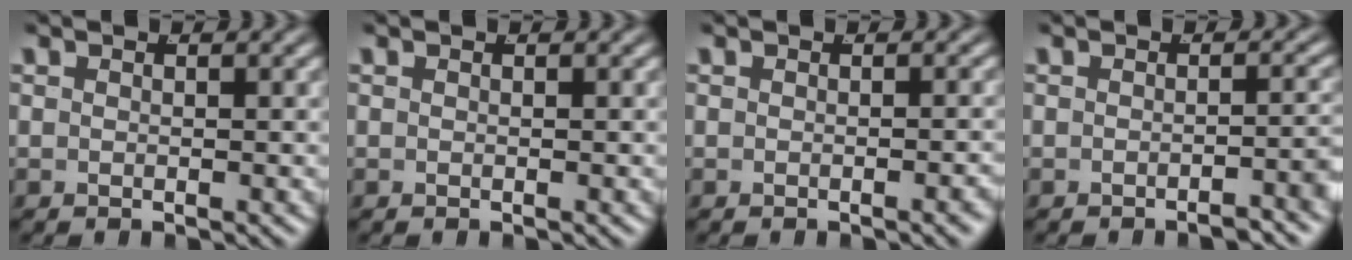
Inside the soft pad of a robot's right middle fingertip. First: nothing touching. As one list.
[{"total": 0.0}, {"total": 0.7, "force": [-0.6, -0.3, 0.4], "torque": [-0.005, 0.005, -0.010]}, {"total": 2.4, "force": [-2.0, 0.0, 1.4], "torque": [-0.010, 0.004, -0.031]}]